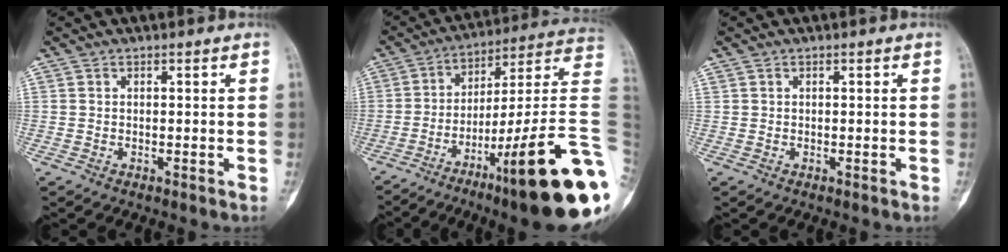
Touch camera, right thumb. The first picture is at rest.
{"total": 29.2, "force": [-10.7, 3.7, 26.9], "torque": [-0.300, 0.063, -0.164]}
{"total": 0.0}